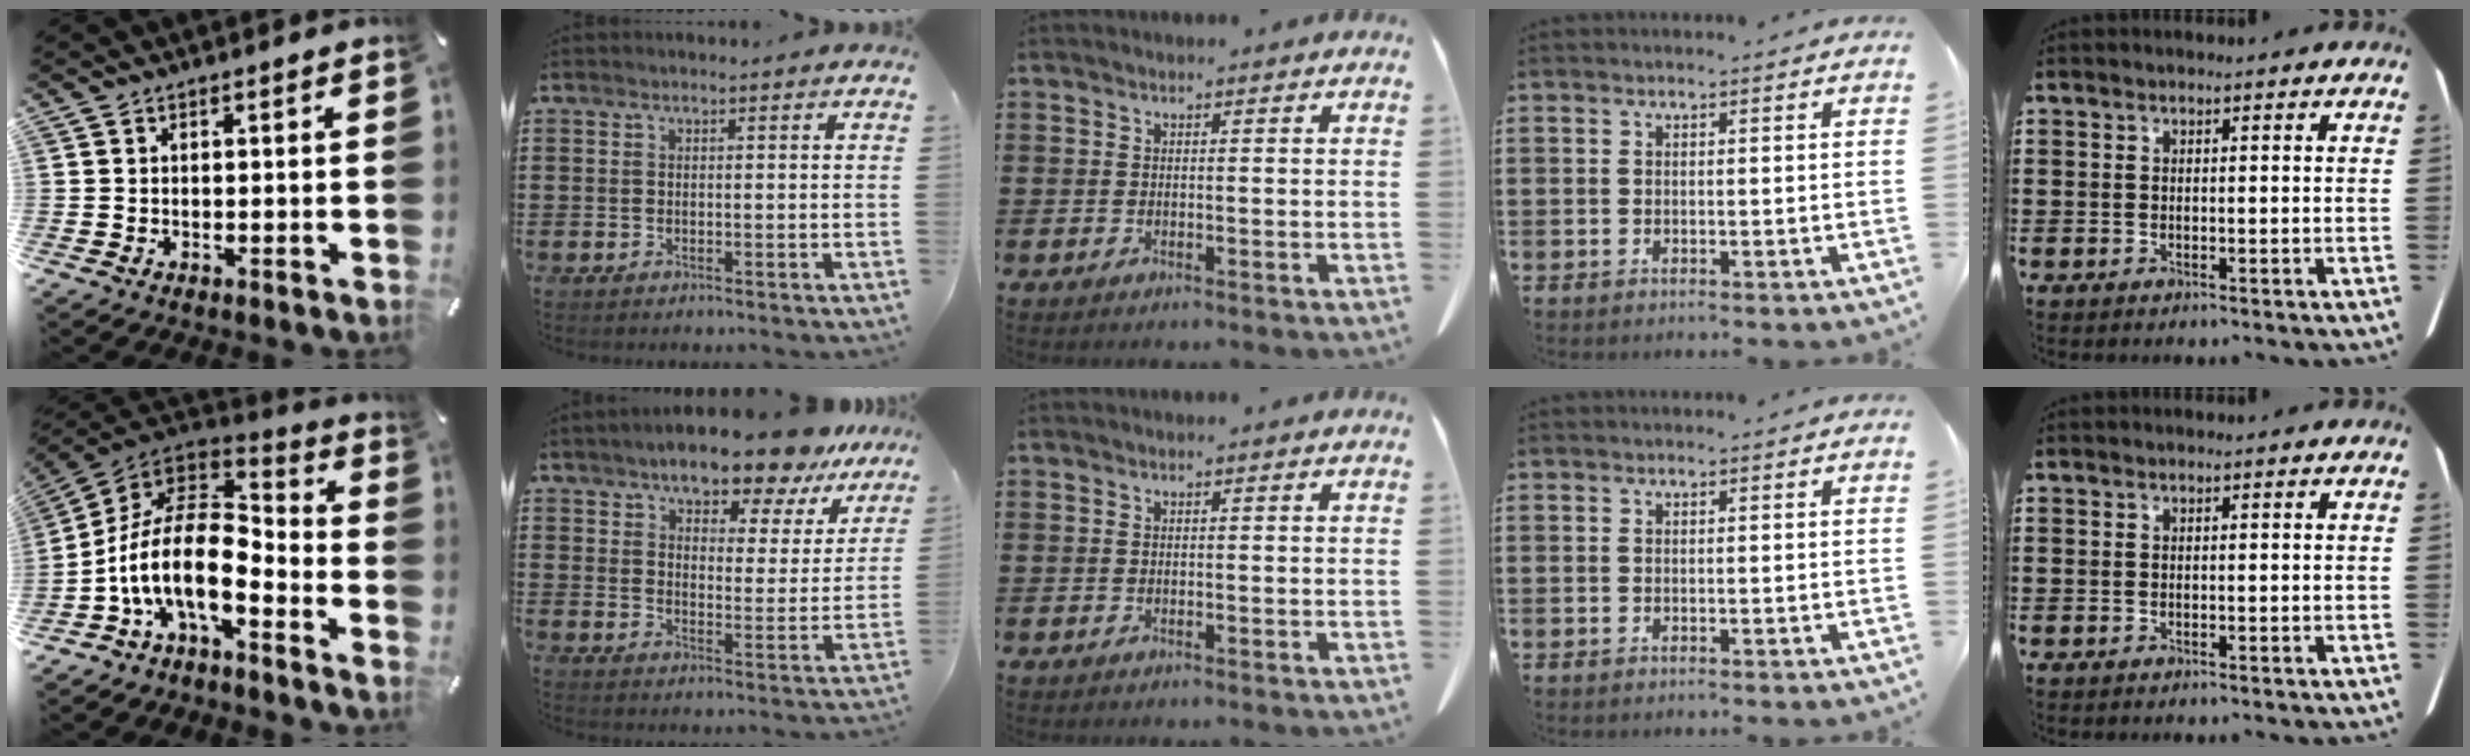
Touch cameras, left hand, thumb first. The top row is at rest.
{"thumb": {"total": 16.3, "force": [-6.1, 8.3, 12.7], "torque": [-0.277, 0.001, -0.107]}, "index": {"total": 9.9, "force": [8.7, 1.9, 4.3], "torque": [-0.091, -0.041, 0.152]}}